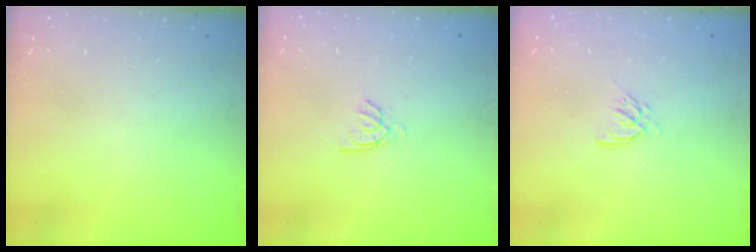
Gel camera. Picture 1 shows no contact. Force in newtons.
{"total": 2.3, "press": 2.3, "slide": 0.2}
{"total": 4.2, "press": 4.2, "slide": 0.2}